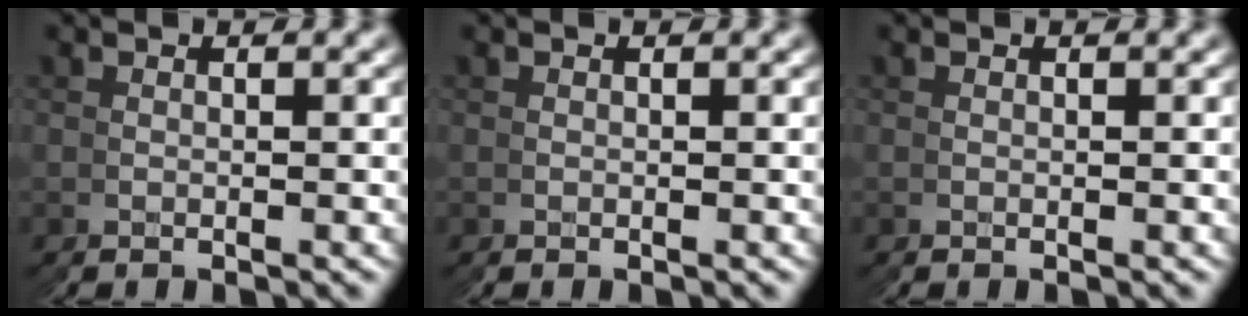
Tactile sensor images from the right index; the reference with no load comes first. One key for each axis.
{"total": 0.0}
{"total": 0.0}